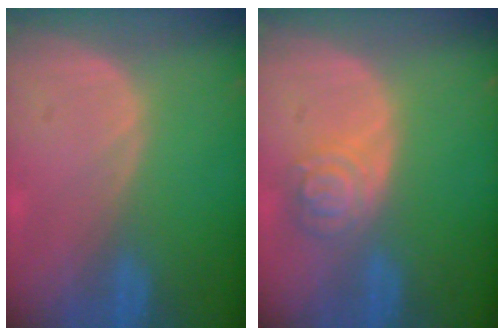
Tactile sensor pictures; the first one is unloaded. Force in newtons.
{"total": 5.3, "press": 4.7, "slide": 2.3}